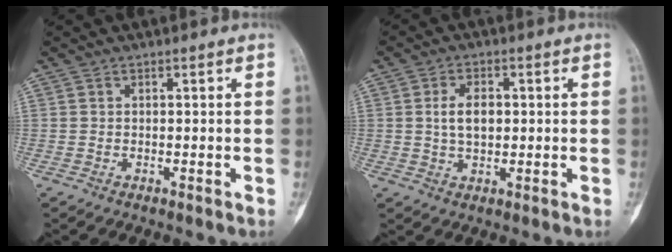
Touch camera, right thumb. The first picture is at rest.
{"total": 5.4, "force": [0.6, 3.3, 4.3], "torque": [-0.068, 0.002, 0.011]}